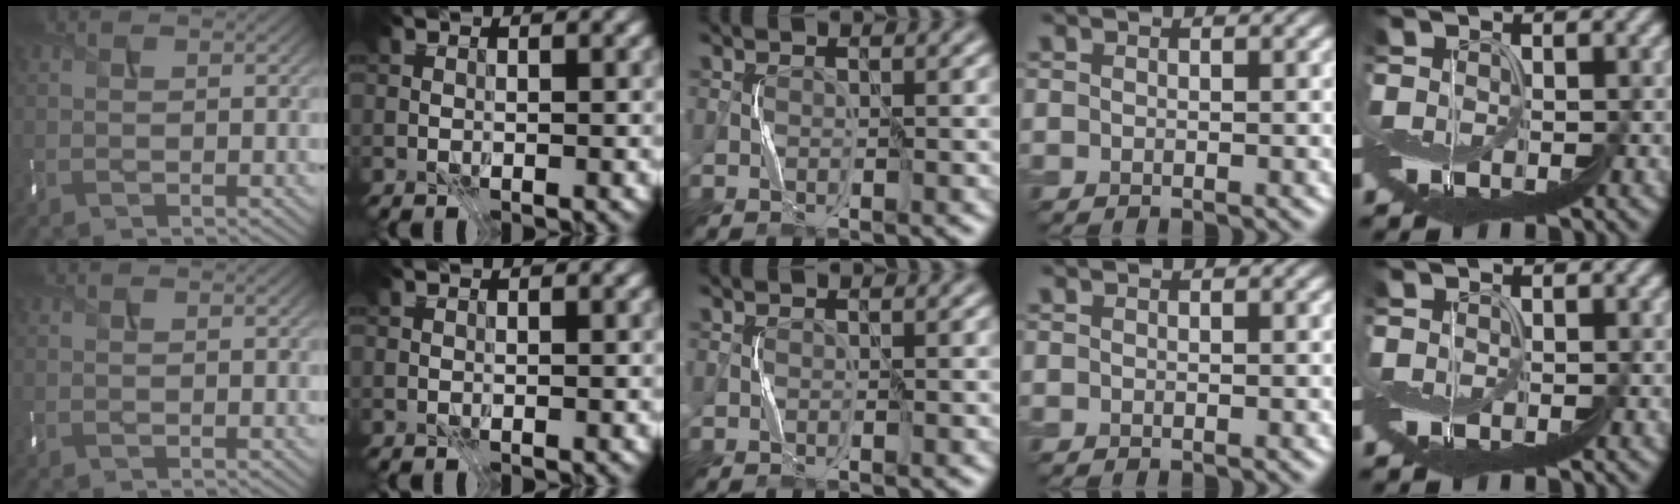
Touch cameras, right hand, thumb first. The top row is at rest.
{}